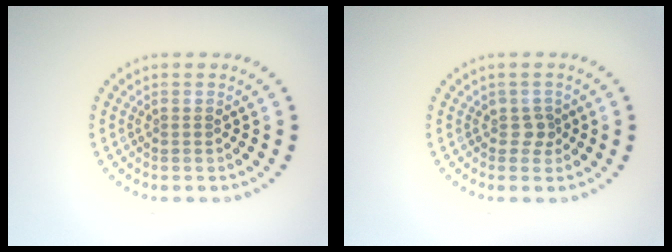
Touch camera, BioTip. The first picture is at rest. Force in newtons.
{"total": 1.2, "press": 1.0, "slide": 0.6}